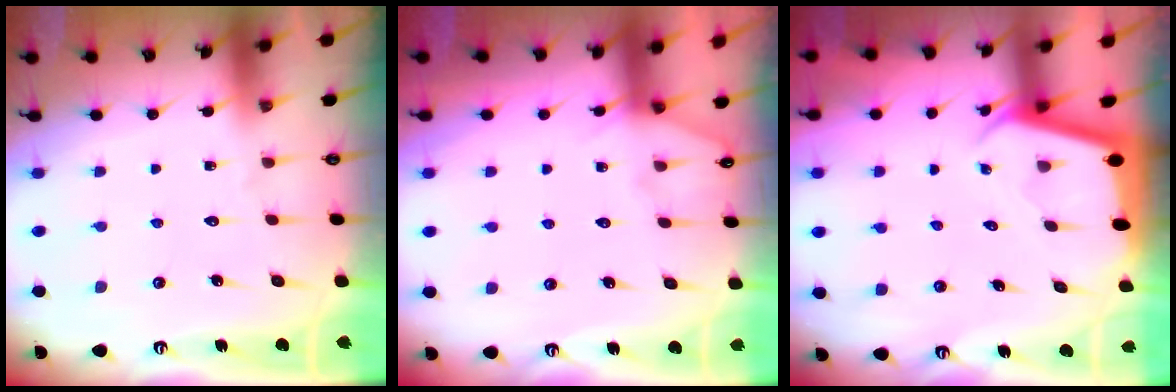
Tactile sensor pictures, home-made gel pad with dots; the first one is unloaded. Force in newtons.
{"total": 6.5, "press": 6.5, "slide": 0.6}
{"total": 2.3, "press": 2.3, "slide": 0.4}